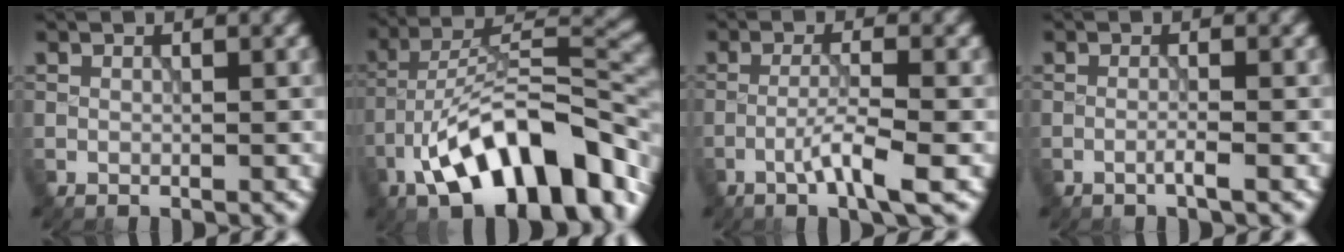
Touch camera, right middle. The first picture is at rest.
{"total": 14.0, "force": [-7.7, 5.2, 10.5], "torque": [-0.159, 0.014, -0.135]}
{"total": 3.6, "force": [-1.6, 0.3, 3.2], "torque": [-0.058, 0.008, -0.036]}
{"total": 1.2, "force": [-0.5, 0.2, 1.1], "torque": [-0.013, 0.004, -0.017]}